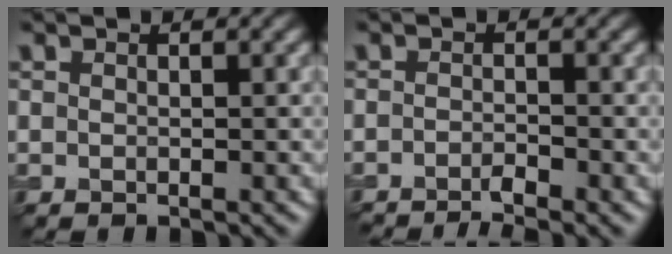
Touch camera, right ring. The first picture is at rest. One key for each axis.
{"total": 1.9, "fx": -1.6, "fy": 0.2, "fz": 1.0, "tx": -0.016, "ty": -0.003, "tz": -0.033}